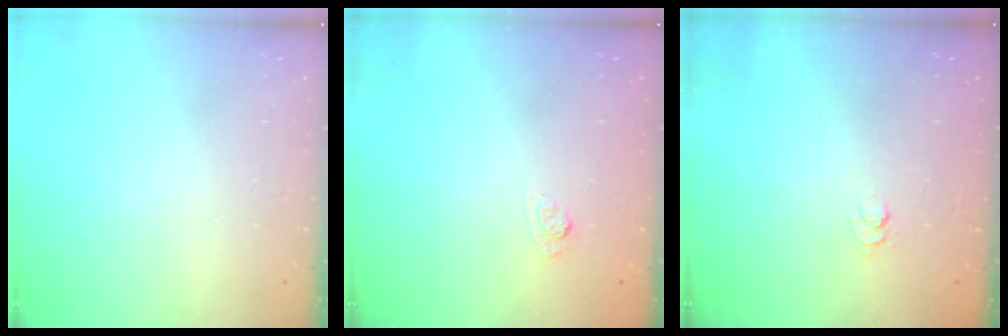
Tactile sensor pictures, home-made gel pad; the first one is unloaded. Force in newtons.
{"total": 2.7, "press": 2.3, "slide": 1.5}
{"total": 2.5, "press": 2.0, "slide": 1.4}